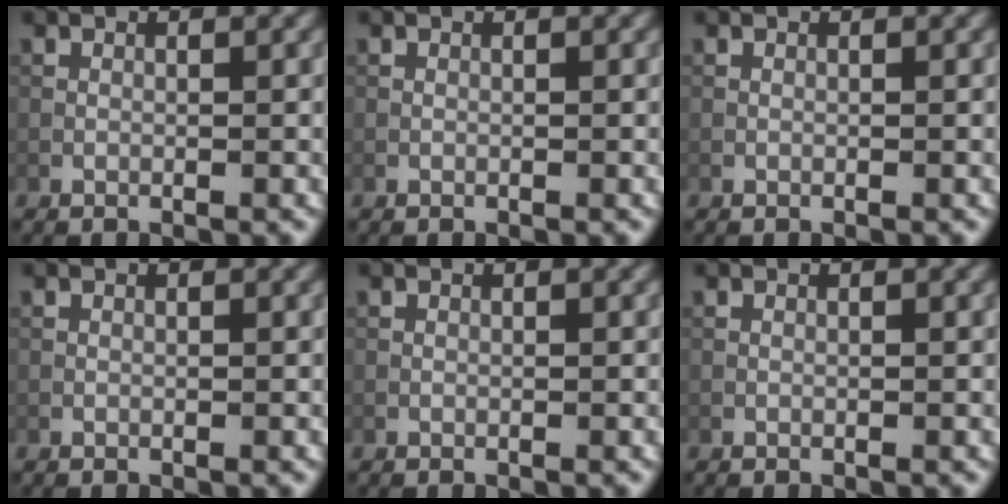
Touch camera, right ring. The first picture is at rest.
{"total": 0.0}
{"total": 0.0}
{"total": 0.0}
{"total": 0.0}
{"total": 0.0}